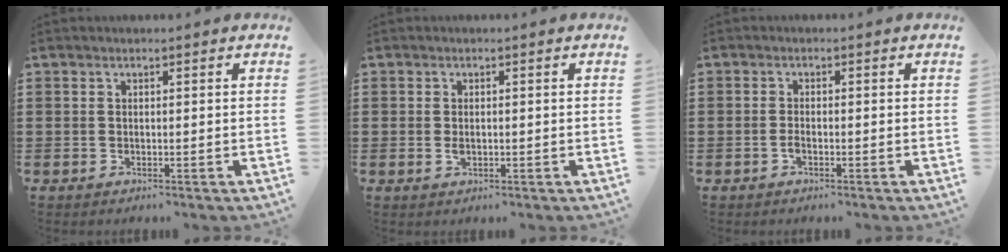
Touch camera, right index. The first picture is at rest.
{"total": 1.6, "force": [-0.3, 0.8, 1.4], "torque": [-0.033, -0.002, -0.007]}
{"total": 1.2, "force": [-0.6, 0.3, 1.0], "torque": [-0.028, -0.006, -0.013]}